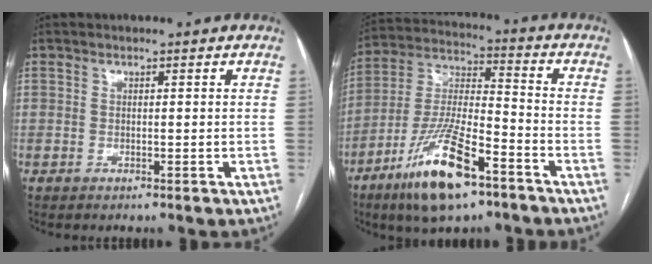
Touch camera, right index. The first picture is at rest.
{"total": 15.7, "force": [-9.3, 3.6, 12.1], "torque": [-0.245, -0.020, -0.167]}